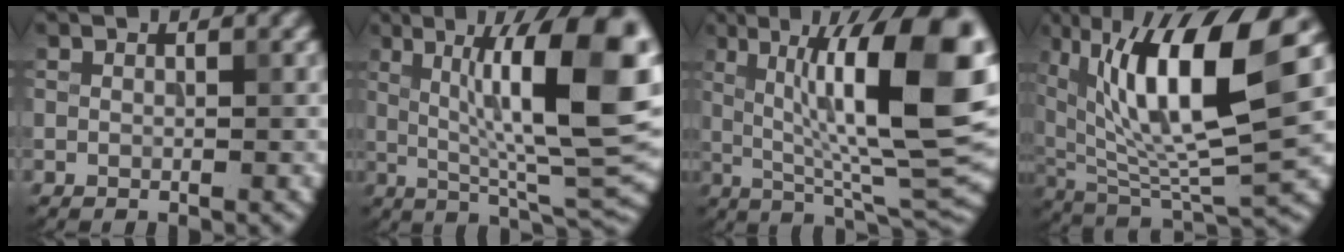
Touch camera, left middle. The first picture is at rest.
{"total": 14.0, "force": [2.9, 3.7, 13.2], "torque": [-0.186, 0.008, 0.042]}
{"total": 15.4, "force": [3.1, 4.3, 14.4], "torque": [-0.203, 0.007, 0.042]}
{"total": 13.2, "force": [5.0, 3.7, 11.7], "torque": [-0.209, 0.007, 0.094]}